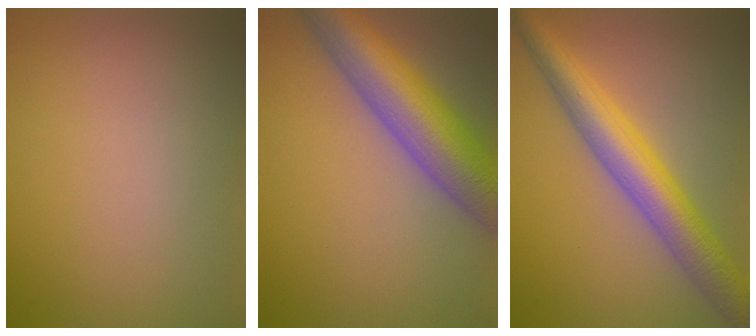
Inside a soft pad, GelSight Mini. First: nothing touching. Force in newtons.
{"total": 9.2, "press": 9.2, "slide": 0.4}
{"total": 7.0, "press": 7.0, "slide": 0.0}